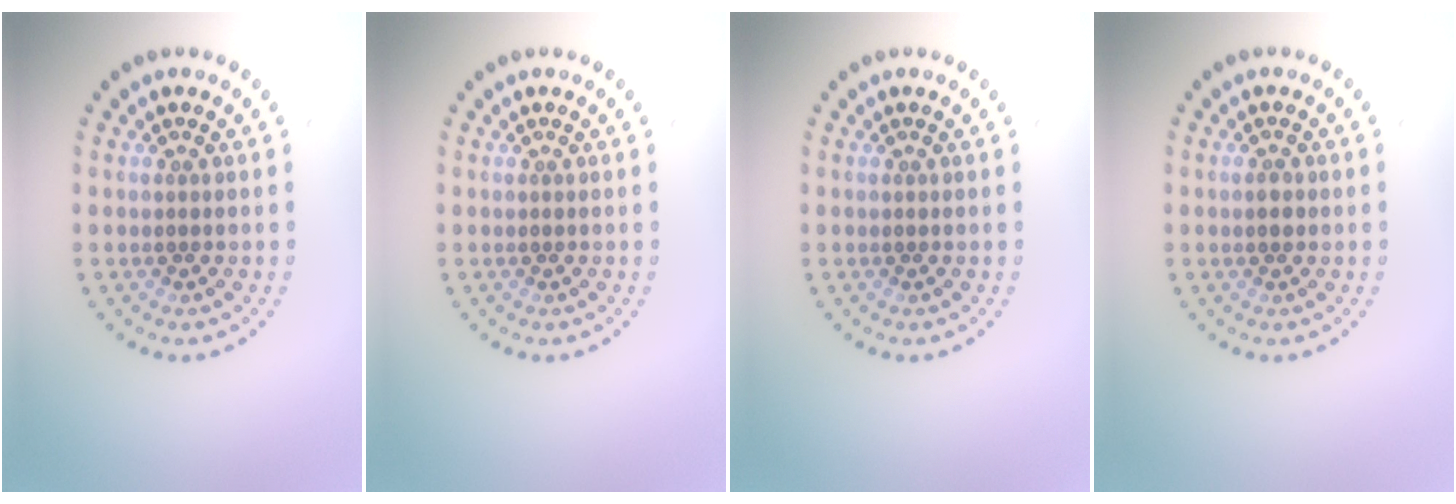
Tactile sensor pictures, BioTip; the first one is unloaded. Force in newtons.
{"total": 0.0}
{"total": 0.0}
{"total": 1.3, "press": 1.3, "slide": 0.0}